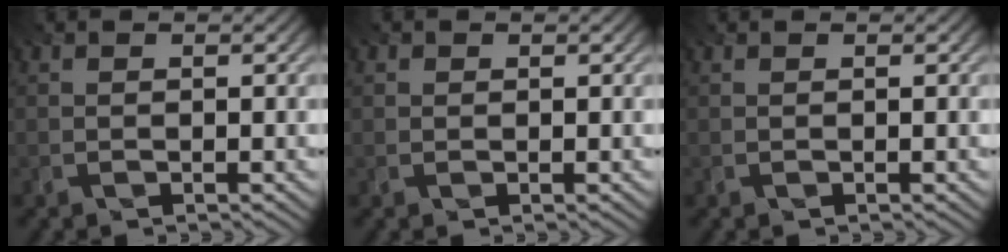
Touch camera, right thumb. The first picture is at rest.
{"total": 0.7, "force": [0.2, 0.6, 0.1], "torque": [0.000, 0.000, 0.004]}
{"total": 0.0}